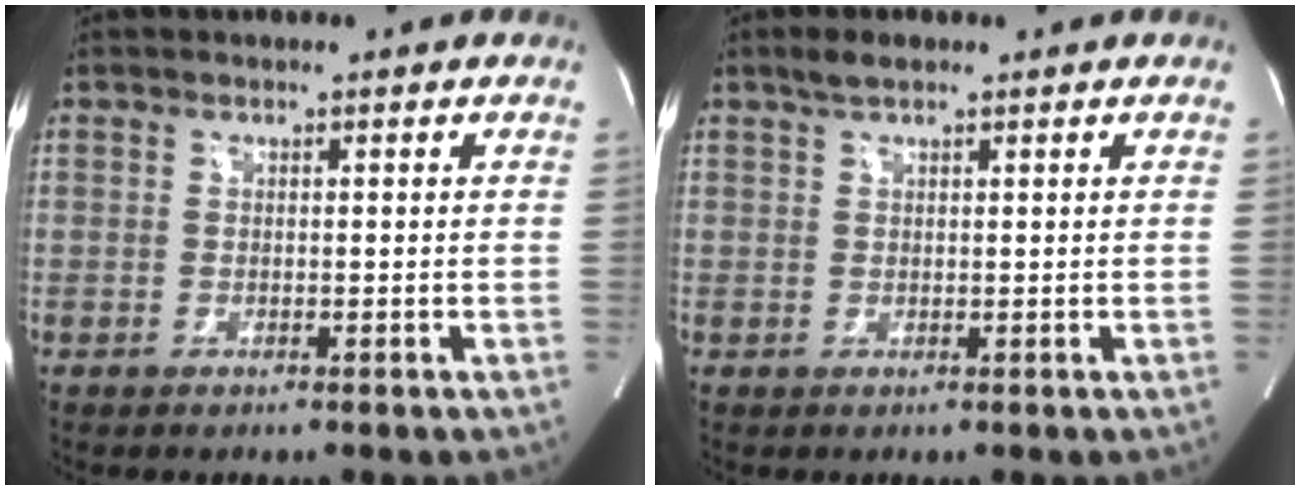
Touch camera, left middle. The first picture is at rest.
{"total": 2.0, "force": [1.5, 0.6, 1.2], "torque": [-0.029, 0.012, 0.029]}